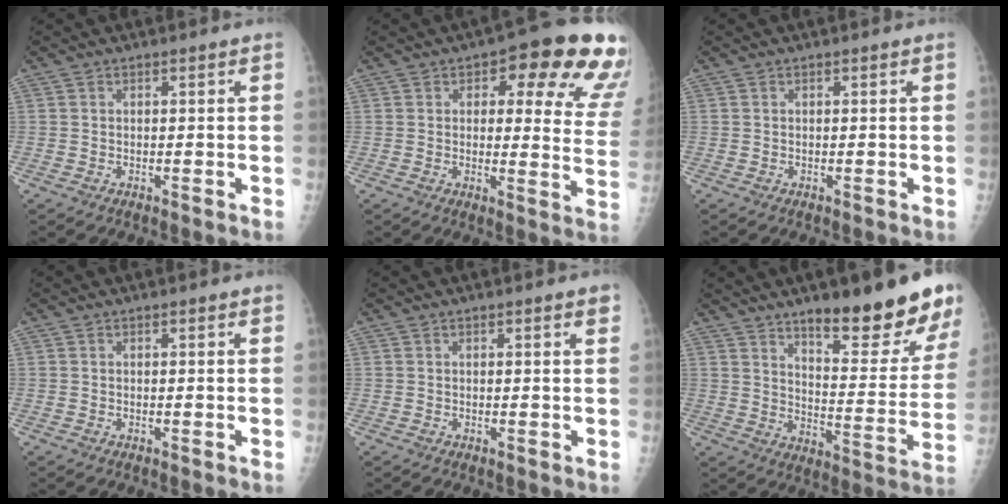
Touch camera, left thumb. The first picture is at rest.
{"total": 19.5, "force": [10.1, 7.6, 14.8], "torque": [-0.131, -0.032, 0.108]}
{"total": 0.0}
{"total": 1.0, "force": [0.6, 0.2, 0.8], "torque": [-0.010, 0.000, 0.006]}
{"total": 2.0, "force": [1.2, 0.3, 1.6], "torque": [-0.019, -0.003, 0.012]}
{"total": 20.9, "force": [14.3, 4.7, 14.5], "torque": [-0.163, -0.091, 0.210]}